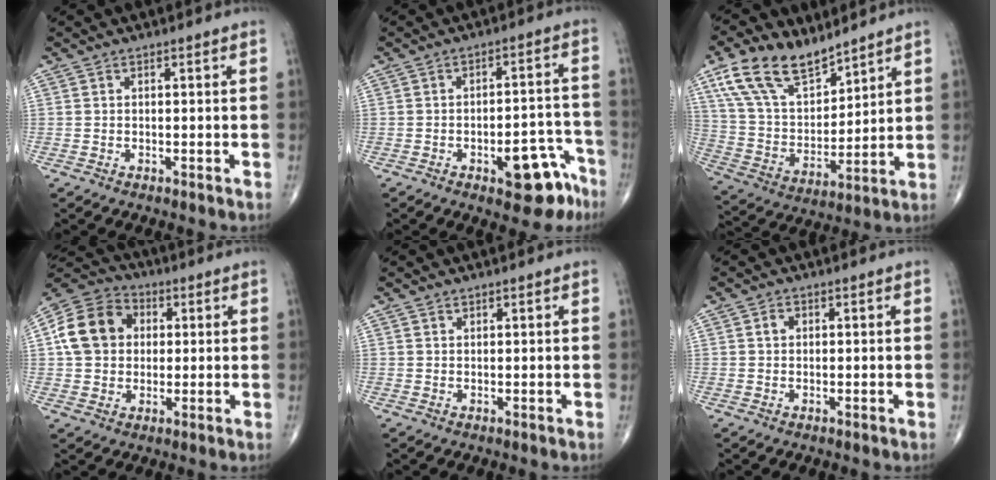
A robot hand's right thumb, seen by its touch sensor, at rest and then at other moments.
{"total": 10.7, "force": [-6.0, 4.5, 7.6], "torque": [-0.062, 0.048, -0.073]}
{"total": 15.7, "force": [11.0, 7.5, 8.5], "torque": [-0.134, -0.044, 0.220]}
{"total": 13.0, "force": [2.0, 10.5, 7.4], "torque": [-0.120, 0.015, 0.026]}
{"total": 0.6, "force": [0.6, 0.3, 0.0], "torque": [0.006, -0.005, 0.006]}
{"total": 1.4, "force": [0.3, 1.1, 0.7], "torque": [-0.008, 0.003, 0.004]}